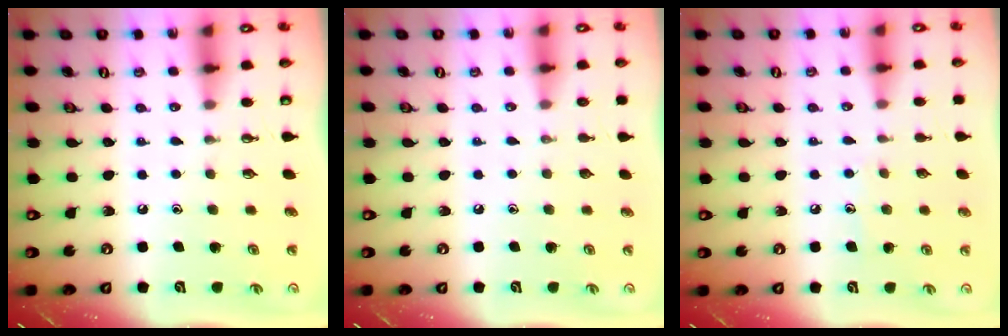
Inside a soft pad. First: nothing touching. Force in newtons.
{"total": 0.0}
{"total": 5.4, "press": 5.4, "slide": 0.6}